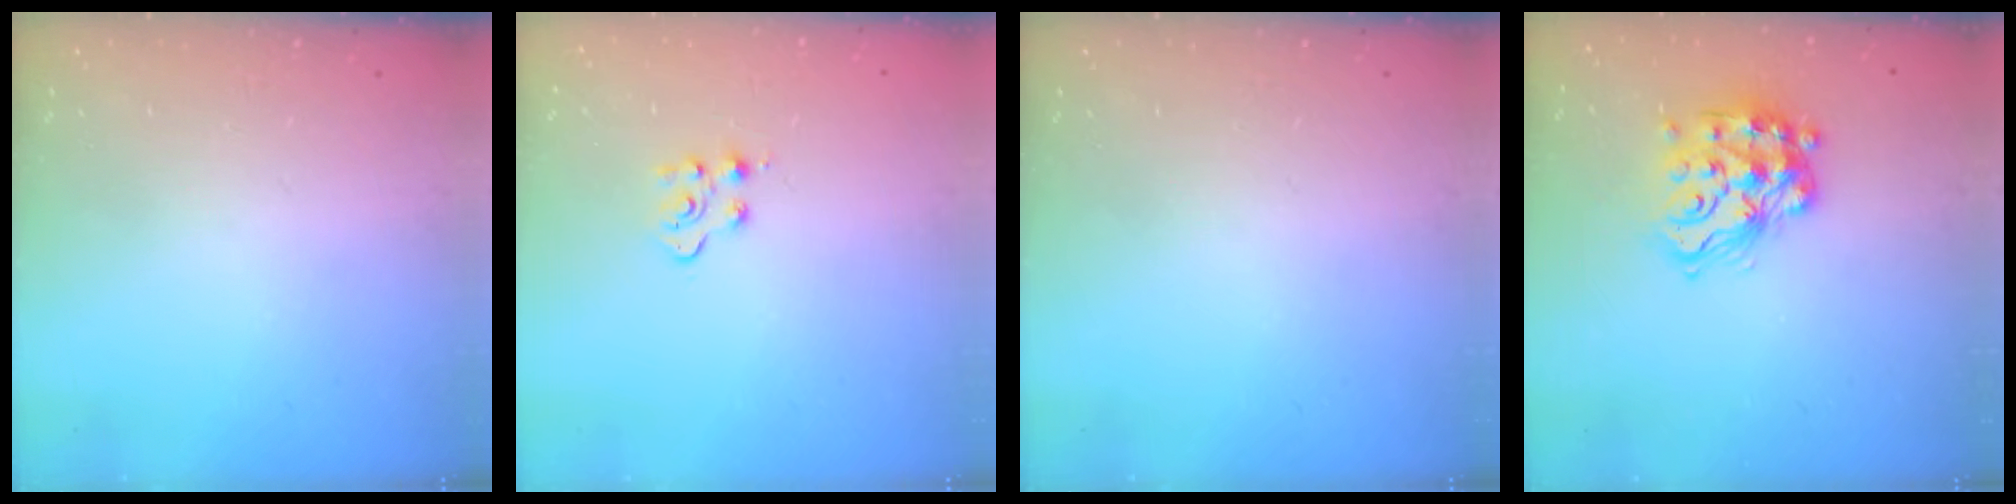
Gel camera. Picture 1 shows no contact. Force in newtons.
{"total": 4.1, "press": 4.1, "slide": 0.5}
{"total": 0.0}
{"total": 17.1, "press": 17.1, "slide": 1.2}